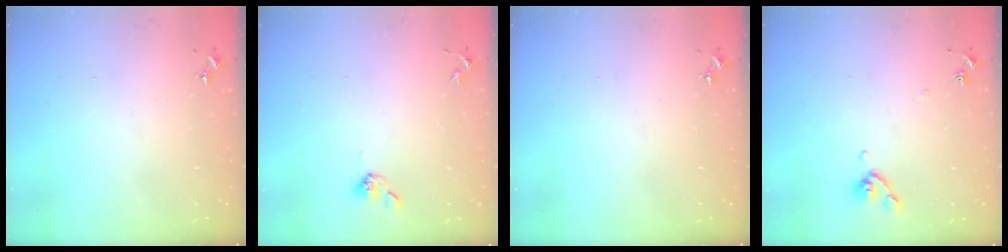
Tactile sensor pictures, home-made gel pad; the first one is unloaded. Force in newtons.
{"total": 5.8, "press": 5.5, "slide": 1.8}
{"total": 0.0}
{"total": 6.6, "press": 6.4, "slide": 1.6}